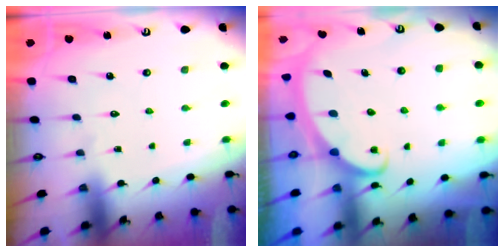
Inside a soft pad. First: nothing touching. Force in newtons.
{"total": 2.4, "press": 2.3, "slide": 0.4}